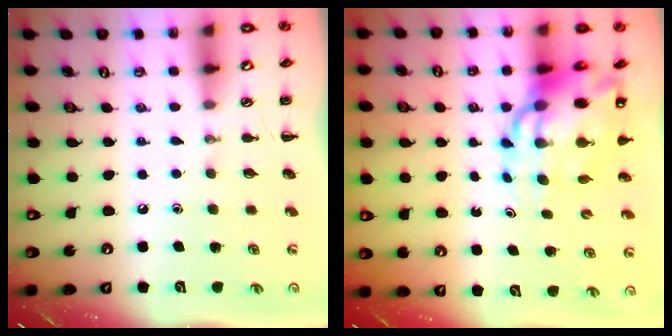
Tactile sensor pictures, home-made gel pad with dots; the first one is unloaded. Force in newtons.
{"total": 13.6, "press": 13.0, "slide": 3.8}